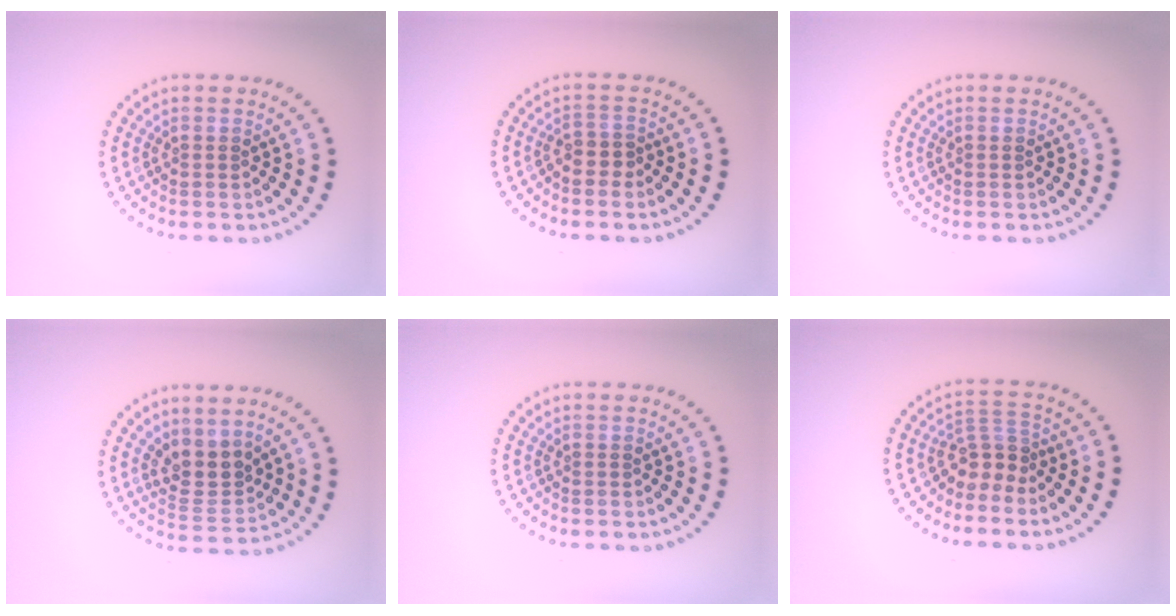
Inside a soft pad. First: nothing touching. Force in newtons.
{"total": 1.5, "press": 1.2, "slide": 0.9}
{"total": 0.0}
{"total": 3.4, "press": 3.0, "slide": 1.7}
{"total": 0.0}
{"total": 2.7, "press": 1.9, "slide": 2.0}